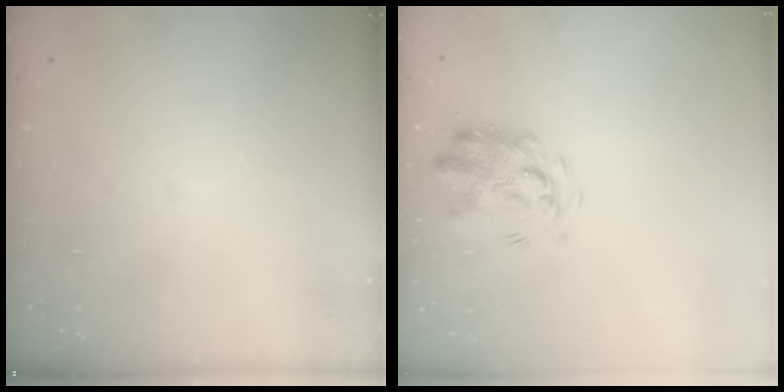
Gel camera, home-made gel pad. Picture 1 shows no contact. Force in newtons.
{"total": 3.3, "press": 3.2, "slide": 0.8}